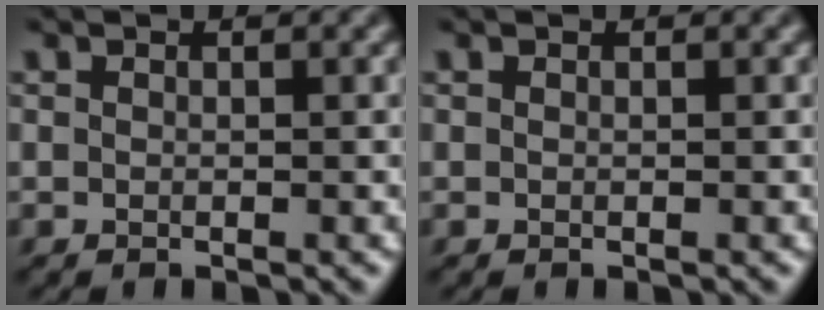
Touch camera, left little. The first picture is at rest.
{"total": 0.0}